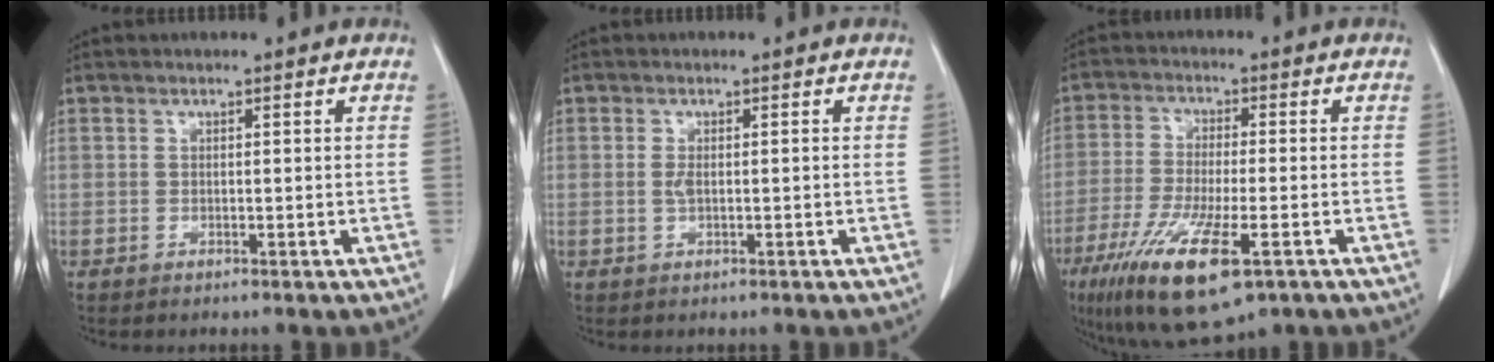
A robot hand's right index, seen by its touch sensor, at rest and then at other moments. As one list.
[{"total": 1.3, "force": [0.0, 0.5, 1.2], "torque": [-0.024, 0.001, 0.002]}, {"total": 13.9, "force": [-7.2, 2.9, 11.5], "torque": [-0.224, -0.037, -0.121]}]